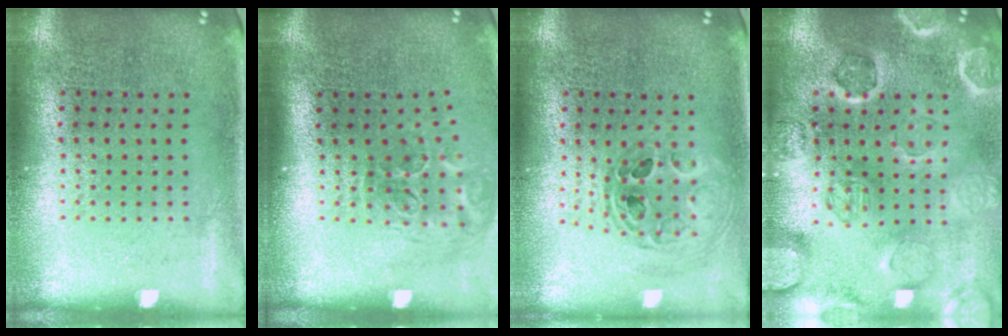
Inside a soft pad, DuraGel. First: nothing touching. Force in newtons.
{"total": 2.0, "press": 1.2, "slide": 1.6}
{"total": 0.8, "press": 0.7, "slide": 0.2}
{"total": 2.7, "press": 2.7, "slide": 0.1}